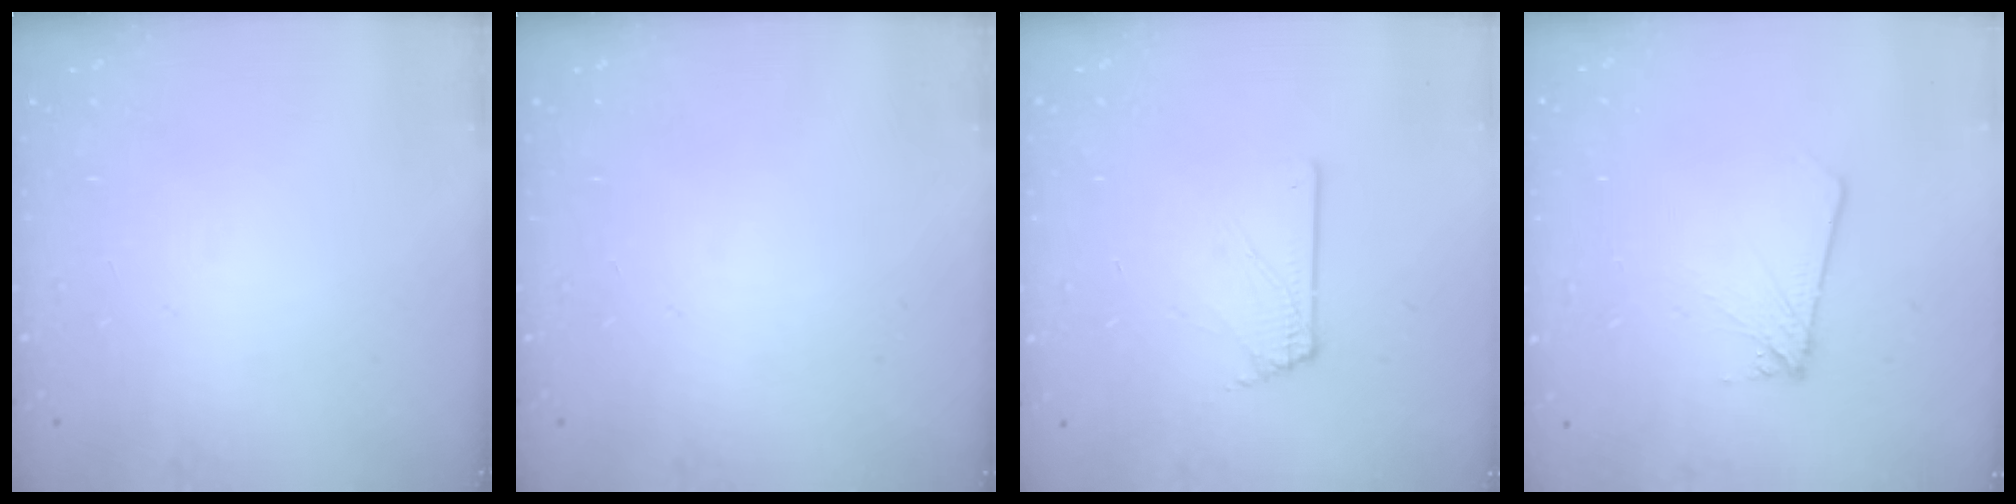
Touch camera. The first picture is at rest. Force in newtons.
{"total": 0.0}
{"total": 2.6, "press": 2.6, "slide": 0.2}
{"total": 2.4, "press": 2.3, "slide": 0.3}